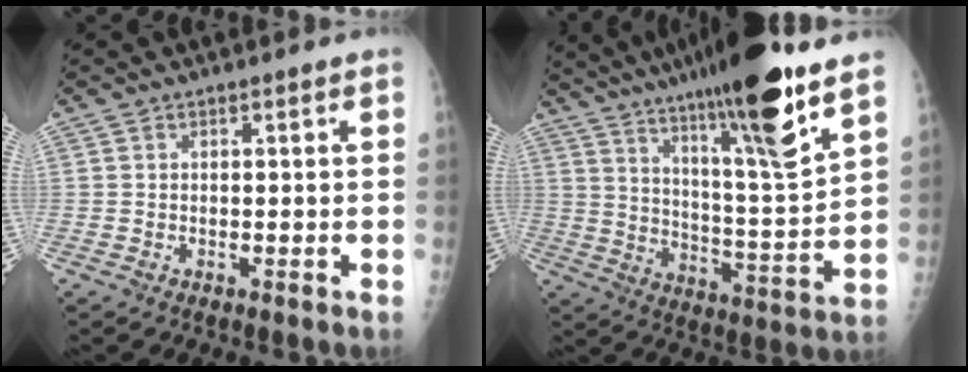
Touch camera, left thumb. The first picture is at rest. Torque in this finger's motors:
{"motor_torque": [3.39, 1.25, 1.73, -1.04, 0.45]}